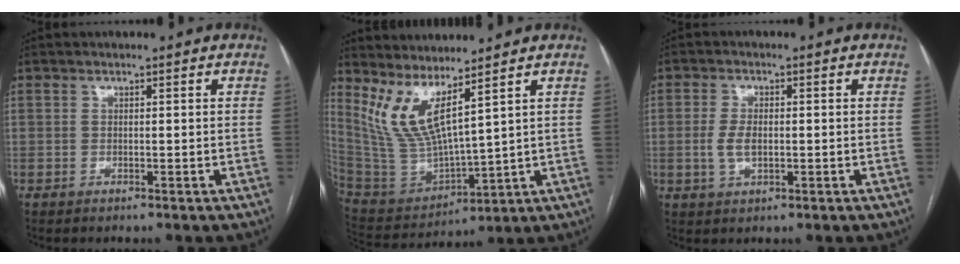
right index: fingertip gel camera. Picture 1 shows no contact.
{"total": 9.8, "force": [6.2, 1.0, 7.5], "torque": [-0.175, -0.017, 0.145]}
{"total": 4.0, "force": [-0.5, 1.9, 3.4], "torque": [-0.077, 0.000, -0.007]}